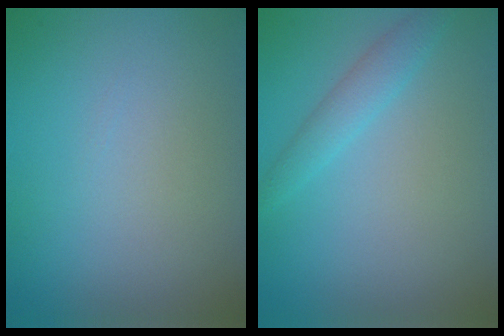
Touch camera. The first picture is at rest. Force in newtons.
{"total": 1.9, "press": 1.9, "slide": 0.1}